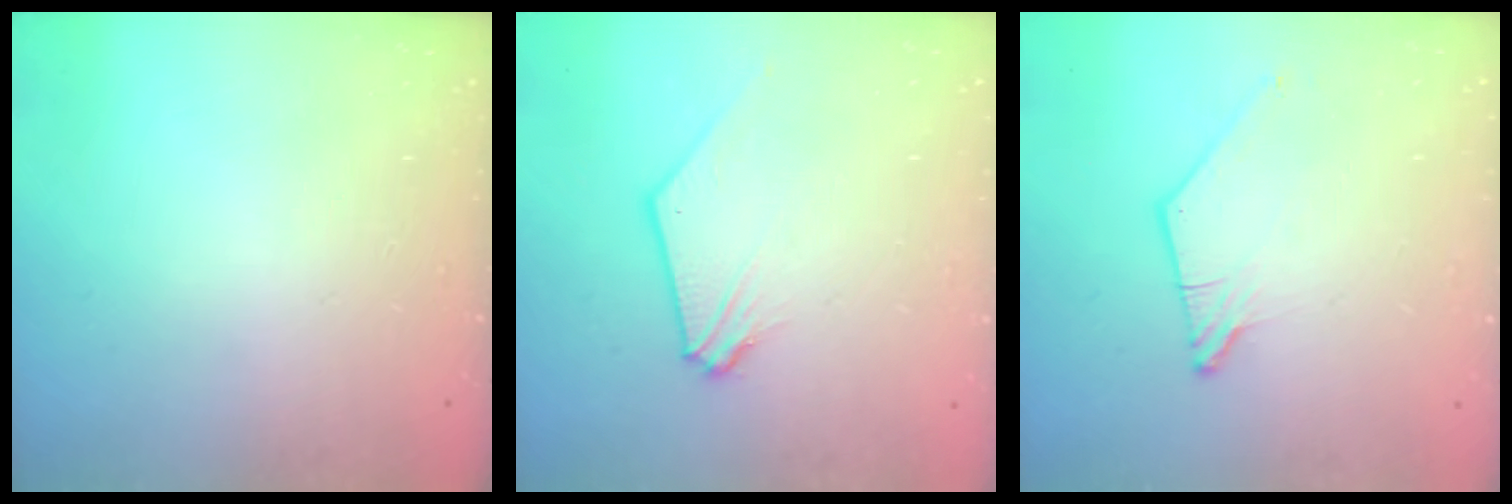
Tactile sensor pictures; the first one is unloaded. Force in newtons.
{"total": 0.7, "press": 0.7, "slide": 0.2}
{"total": 1.8, "press": 1.7, "slide": 0.3}